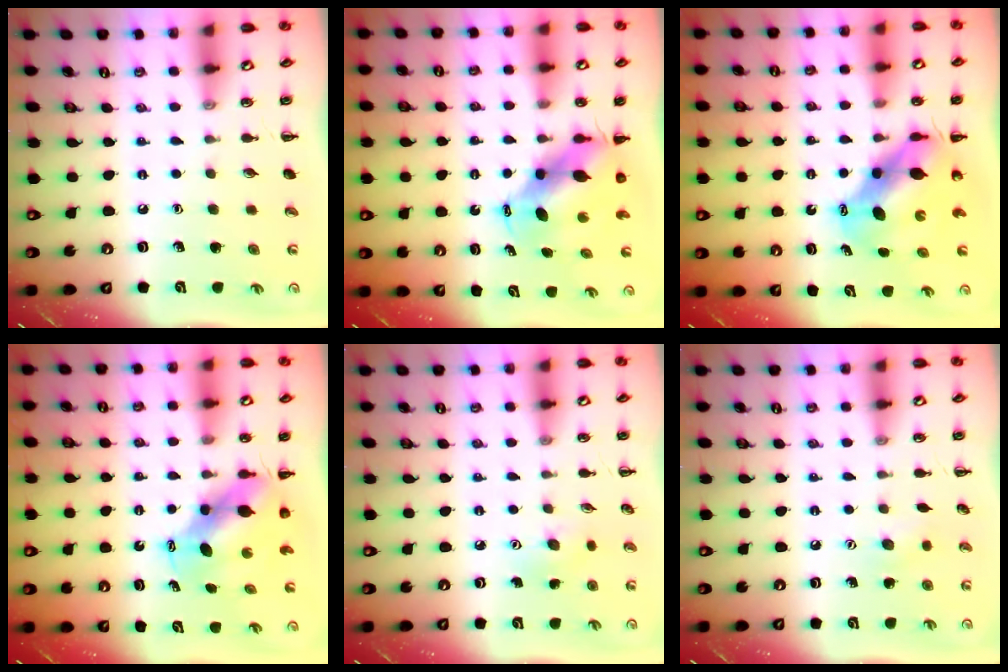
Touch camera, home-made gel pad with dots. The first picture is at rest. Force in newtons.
{"total": 6.8, "press": 6.6, "slide": 1.8}
{"total": 8.1, "press": 7.9, "slide": 1.6}
{"total": 6.6, "press": 6.5, "slide": 1.3}
{"total": 5.6, "press": 5.4, "slide": 1.6}
{"total": 5.2, "press": 5.0, "slide": 1.2}